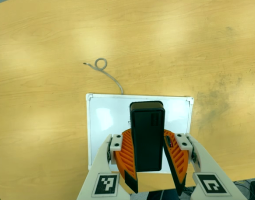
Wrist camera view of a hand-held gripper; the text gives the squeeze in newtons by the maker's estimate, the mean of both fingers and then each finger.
{"total": 7.5, "left": 8.2, "right": 6.9}